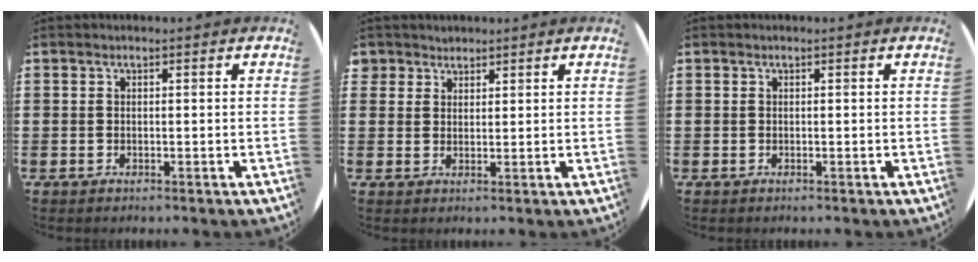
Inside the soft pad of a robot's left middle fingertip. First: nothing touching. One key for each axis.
{"total": 2.1, "fx": 1.8, "fy": 1.0, "fz": -0.1, "tx": -0.002, "ty": 0.007, "tz": 0.036}
{"total": 0.0}